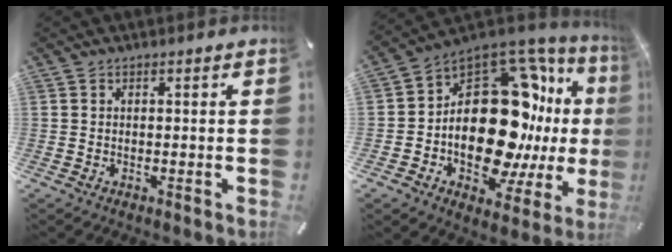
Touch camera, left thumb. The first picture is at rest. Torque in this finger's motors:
{"motor_torque": [2.43, 2.58, 1.71, 1.06, 0.62]}